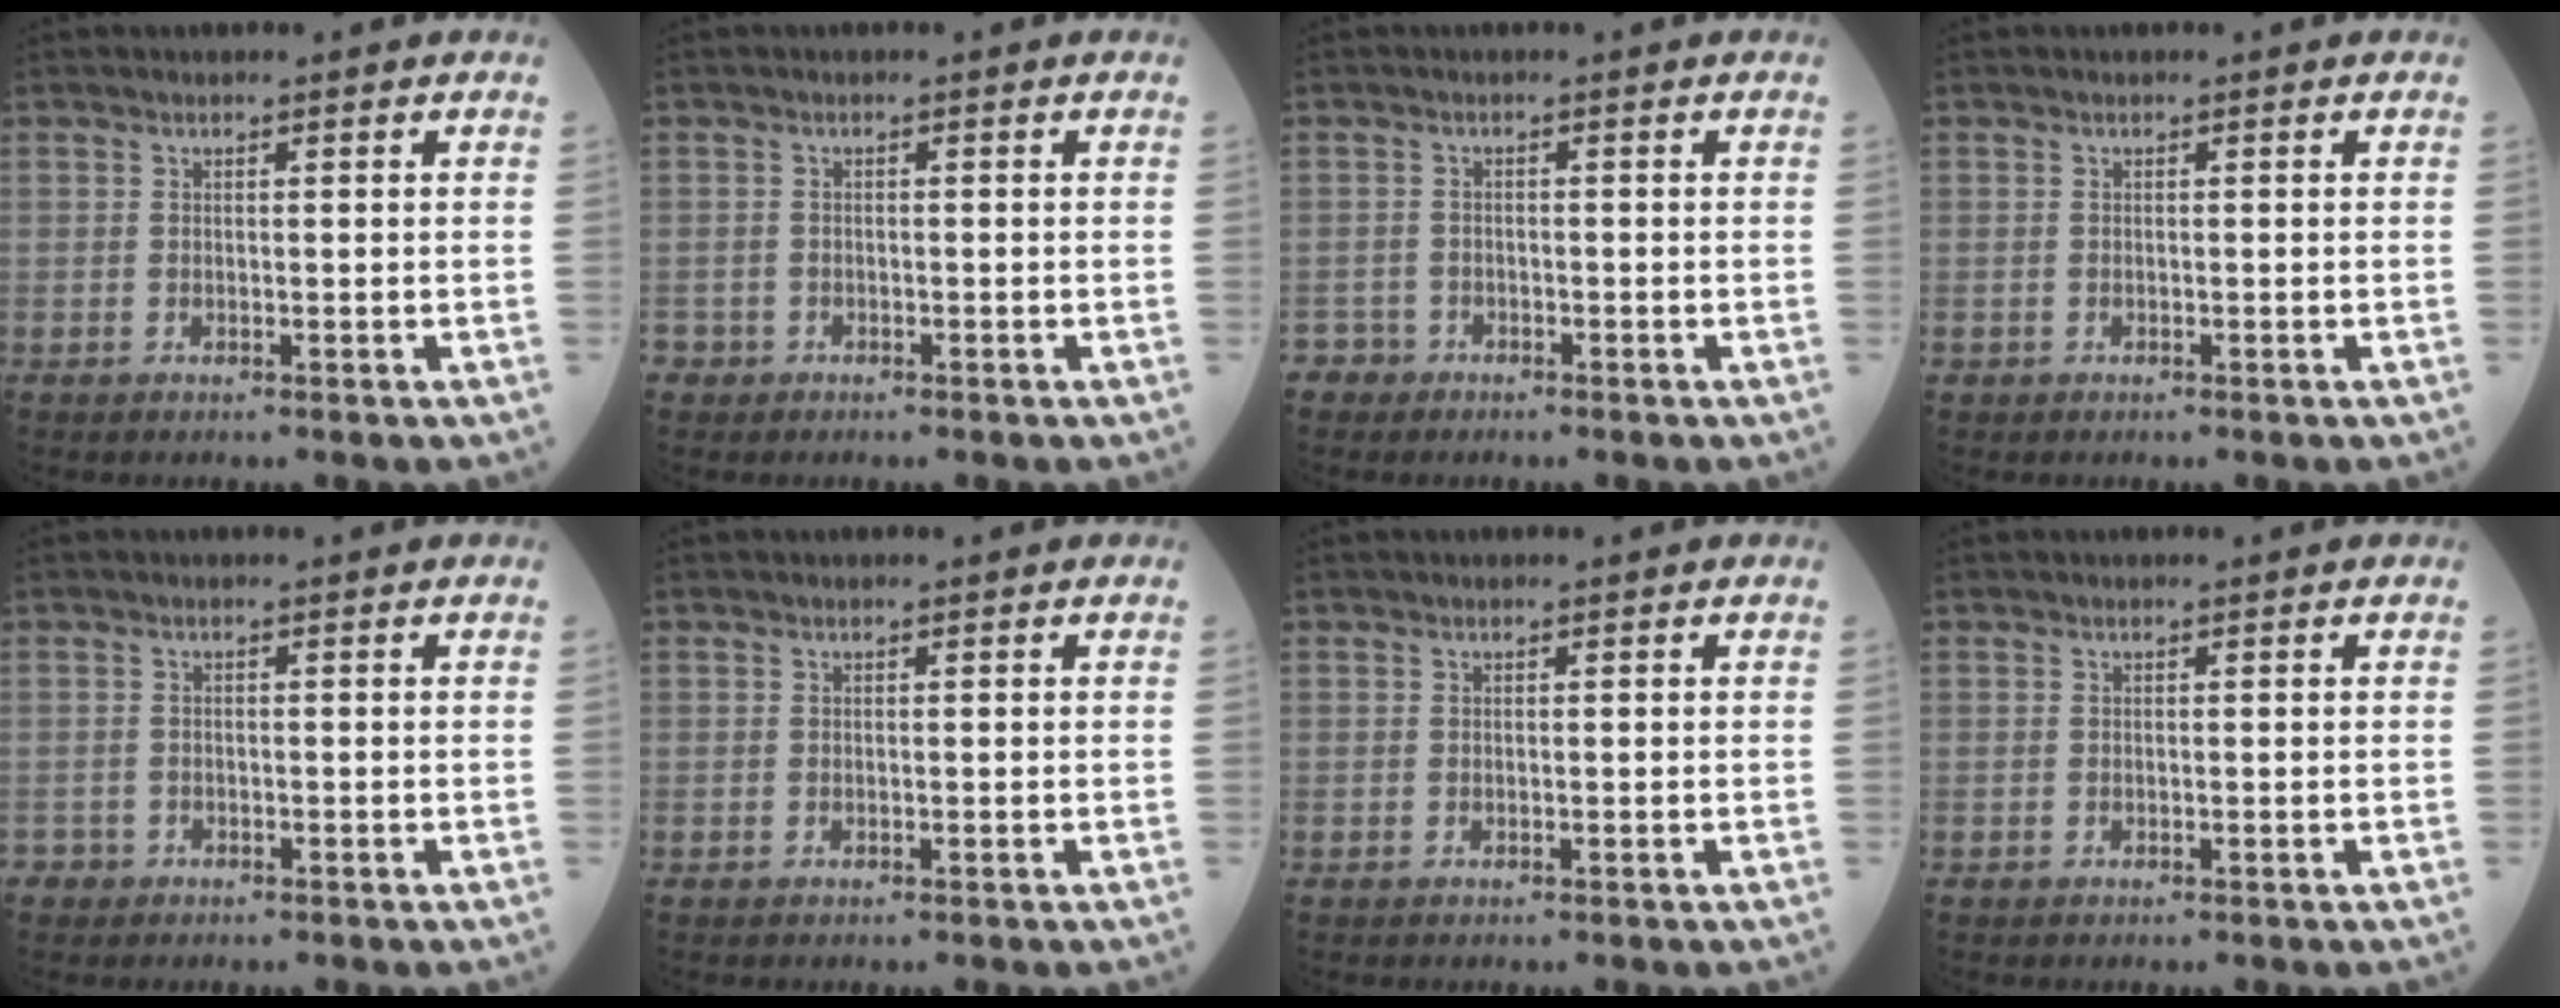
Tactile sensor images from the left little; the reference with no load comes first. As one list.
[{"total": 2.0, "force": [-1.3, 1.4, 0.1], "torque": [-0.012, 0.004, -0.025]}, {"total": 2.1, "force": [-1.5, 1.3, -0.6], "torque": [0.004, 0.006, -0.032]}, {"total": 0.0}, {"total": 1.4, "force": [-1.0, 1.0, -0.2], "torque": [-0.006, 0.005, -0.019]}, {"total": 0.0}, {"total": 0.0}, {"total": 0.0}]